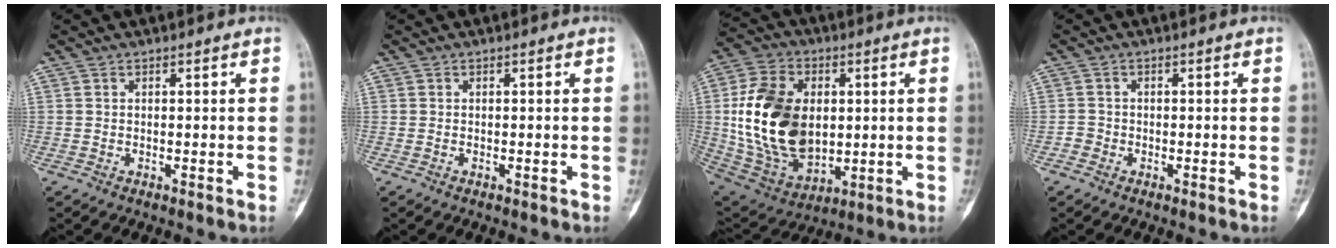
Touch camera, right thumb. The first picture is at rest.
{"total": 0.0}
{"total": 22.0, "force": [1.5, 14.6, 16.3], "torque": [-0.294, -0.011, 0.046]}
{"total": 1.3, "force": [-0.8, 1.0, 0.0], "torque": [0.005, 0.004, -0.021]}